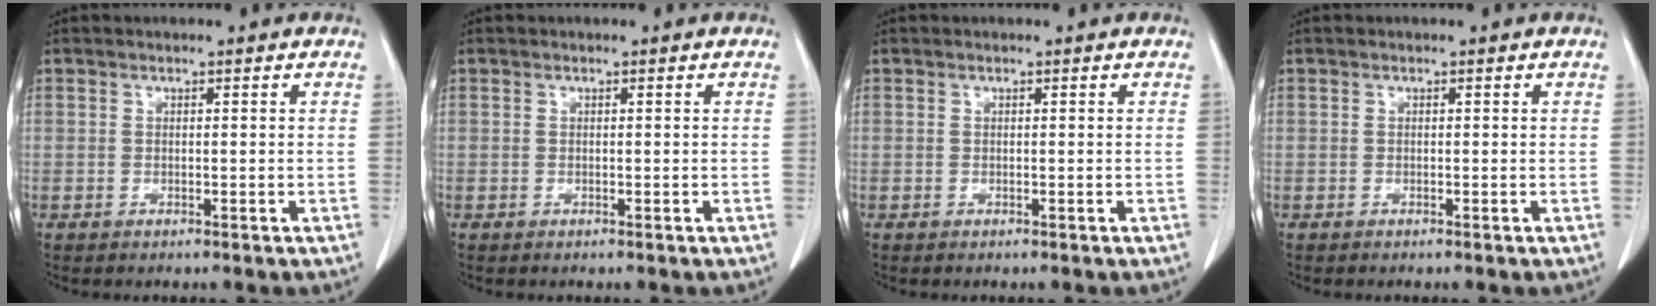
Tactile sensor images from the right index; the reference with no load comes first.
{"total": 0.0}
{"total": 0.0}
{"total": 0.0}